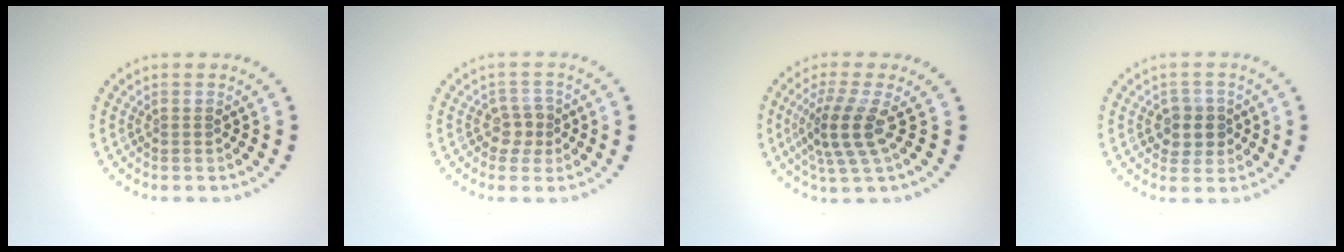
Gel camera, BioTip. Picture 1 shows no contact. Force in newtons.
{"total": 1.9, "press": 1.6, "slide": 1.1}
{"total": 3.8, "press": 2.9, "slide": 2.5}
{"total": 2.5, "press": 2.4, "slide": 0.8}